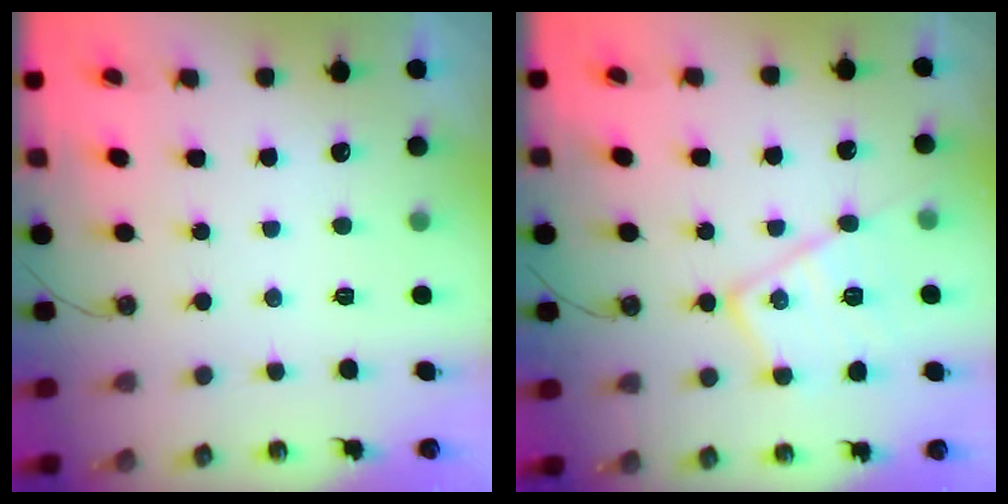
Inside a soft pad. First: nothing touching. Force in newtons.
{"total": 14.8, "press": 14.8, "slide": 0.7}